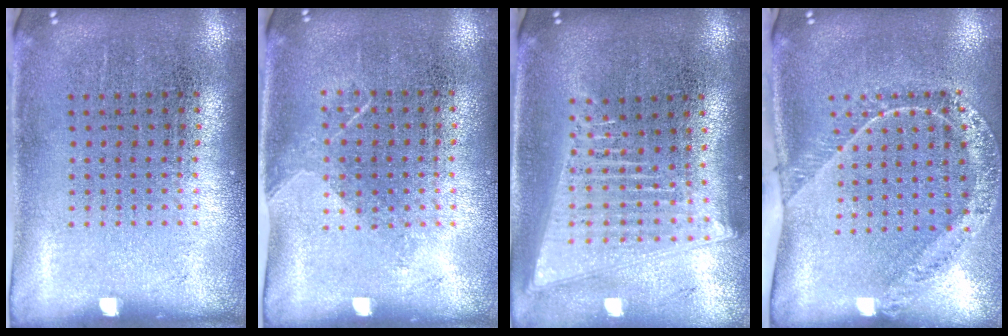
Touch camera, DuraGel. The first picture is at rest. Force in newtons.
{"total": 1.2, "press": 1.0, "slide": 0.8}
{"total": 2.1, "press": 1.8, "slide": 1.0}
{"total": 1.5, "press": 1.5, "slide": 0.3}